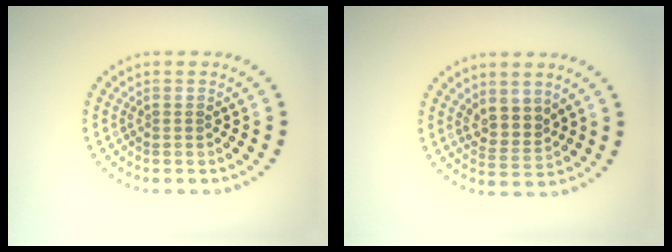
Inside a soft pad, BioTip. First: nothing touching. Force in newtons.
{"total": 2.4, "press": 1.9, "slide": 1.4}